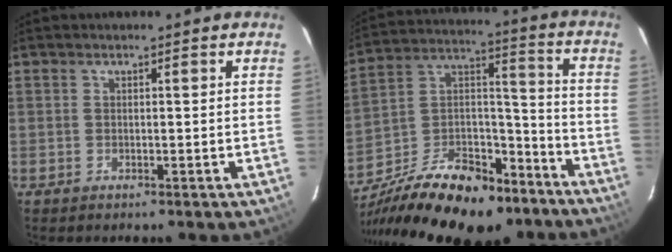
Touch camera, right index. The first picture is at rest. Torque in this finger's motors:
{"motor_torque": [1.14, -1.00, 0.79, 0.14]}